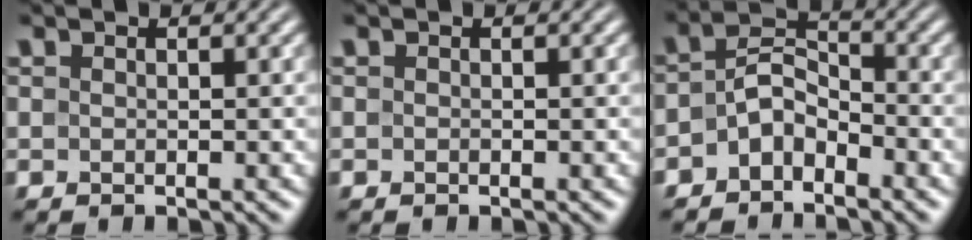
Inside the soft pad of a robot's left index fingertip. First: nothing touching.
{"total": 0.0}
{"total": 3.5, "force": [-2.0, 2.0, 2.0], "torque": [-0.039, 0.011, -0.044]}